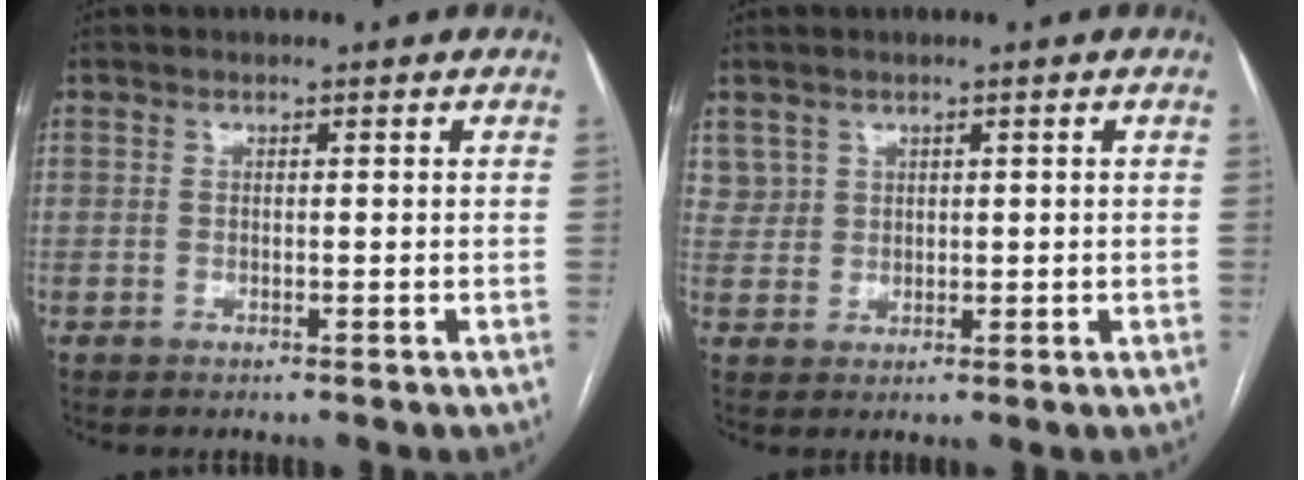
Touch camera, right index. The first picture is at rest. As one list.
[{"total": 3.0, "force": [1.7, 2.4, -0.1], "torque": [0.012, 0.006, 0.032]}]